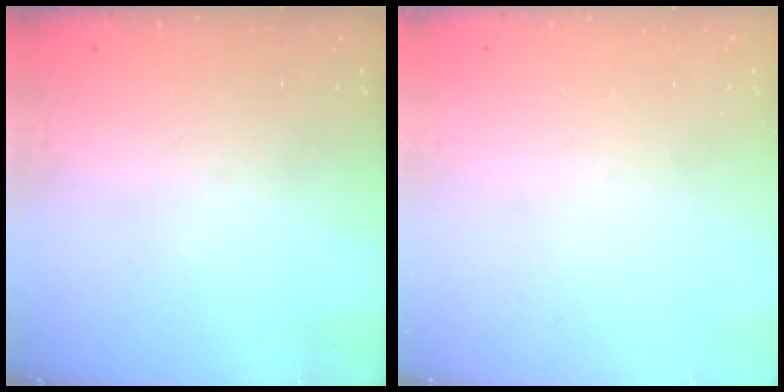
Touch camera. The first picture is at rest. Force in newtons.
{"total": 0.0}